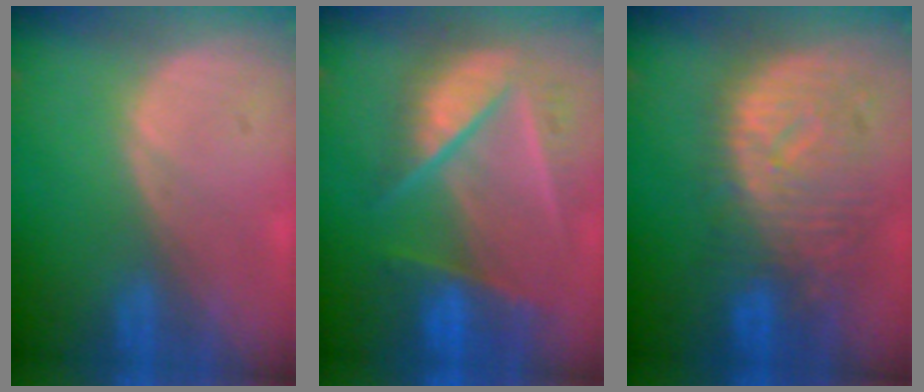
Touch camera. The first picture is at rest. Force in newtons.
{"total": 9.9, "press": 8.3, "slide": 5.4}
{"total": 10.8, "press": 9.6, "slide": 5.0}